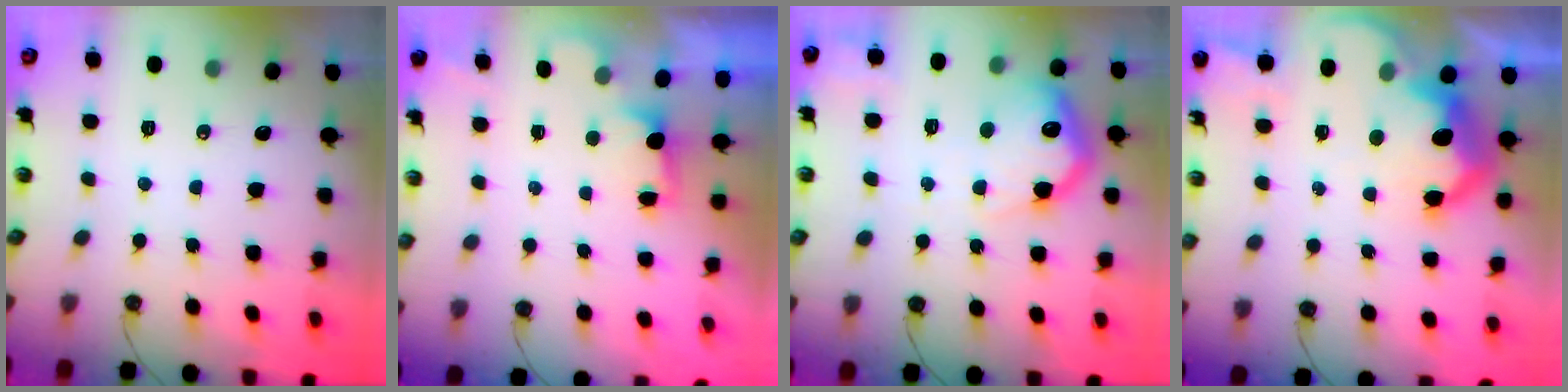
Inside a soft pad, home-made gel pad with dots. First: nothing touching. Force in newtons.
{"total": 0.9, "press": 0.4, "slide": 0.8}
{"total": 17.9, "press": 17.8, "slide": 1.4}
{"total": 14.9, "press": 14.8, "slide": 1.0}